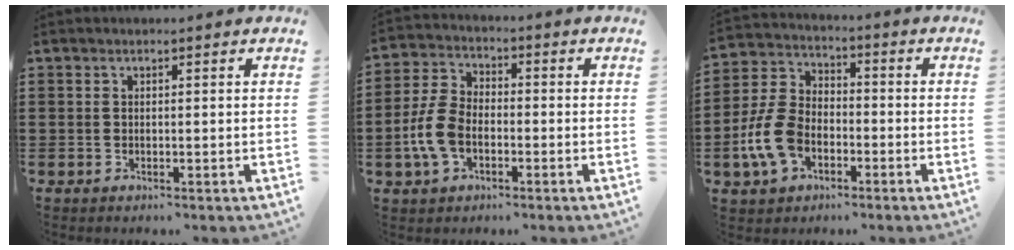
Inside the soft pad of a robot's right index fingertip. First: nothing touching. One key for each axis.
{"total": 7.1, "fx": -2.1, "fy": 4.2, "fz": 5.3, "tx": -0.142, "ty": -0.006, "tz": -0.048}
{"total": 8.8, "fx": -3.3, "fy": 5.6, "fz": 5.8, "tx": -0.157, "ty": 0.001, "tz": -0.069}